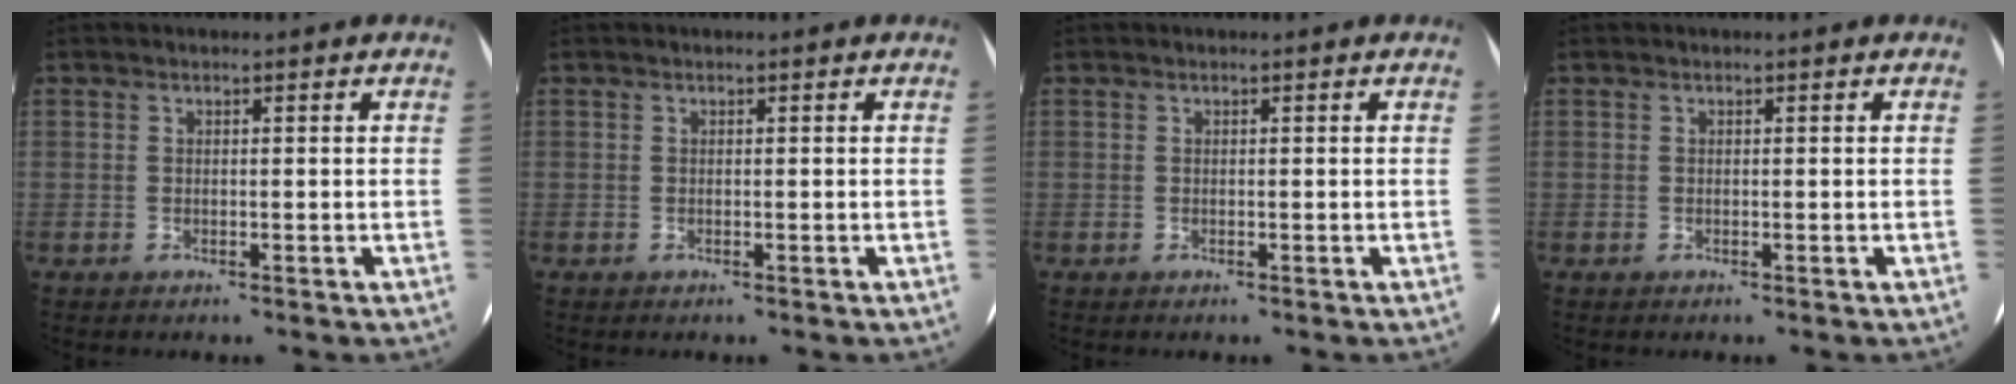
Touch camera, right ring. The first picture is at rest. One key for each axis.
{"total": 0.0}
{"total": 0.0}
{"total": 0.0}